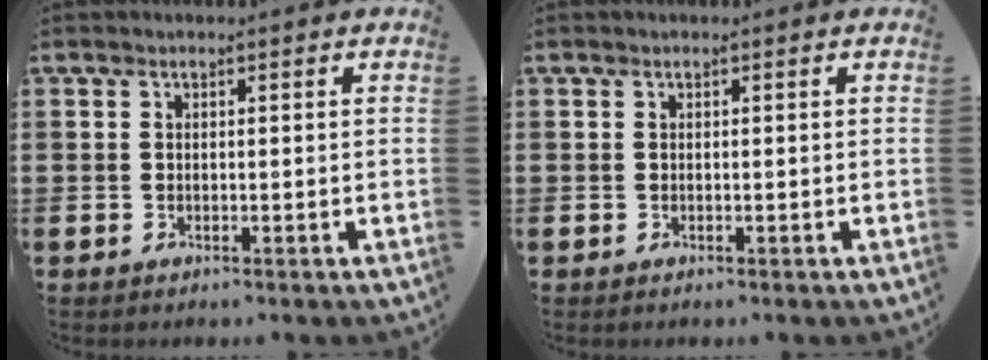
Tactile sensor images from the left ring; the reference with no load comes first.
{"total": 0.0}